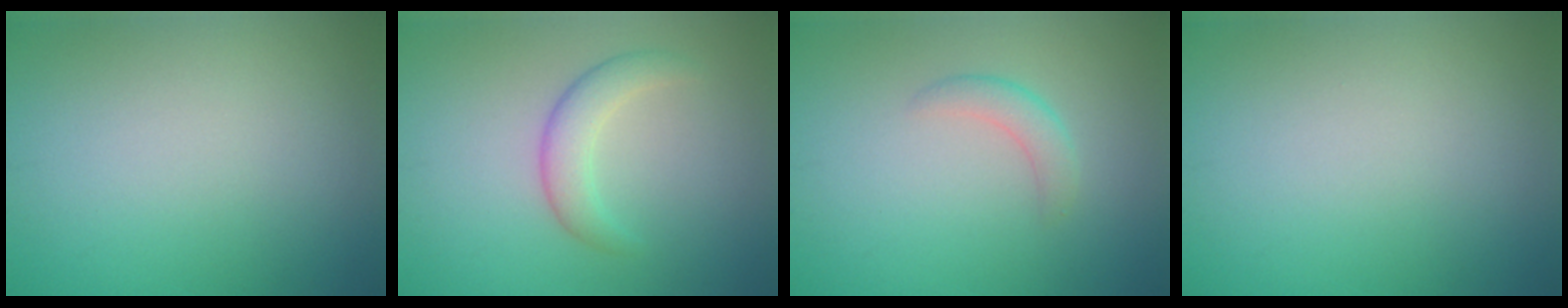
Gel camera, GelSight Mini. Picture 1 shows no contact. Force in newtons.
{"total": 2.7, "press": 2.7, "slide": 0.1}
{"total": 1.8, "press": 1.8, "slide": 0.0}
{"total": 0.0}